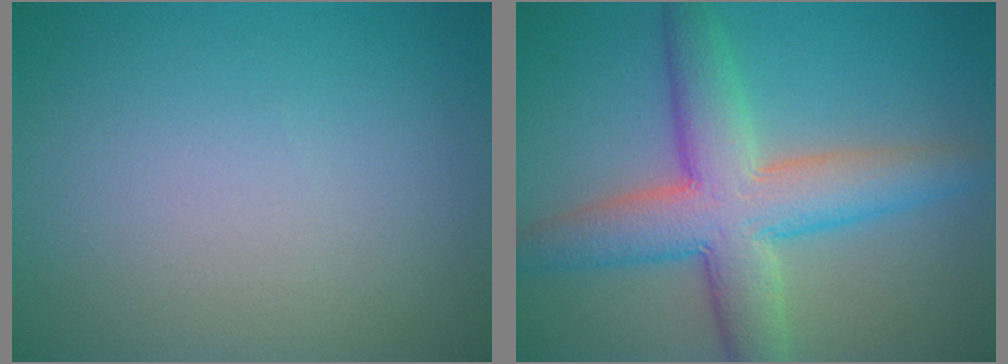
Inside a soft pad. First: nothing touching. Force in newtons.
{"total": 8.1, "press": 8.1, "slide": 0.4}